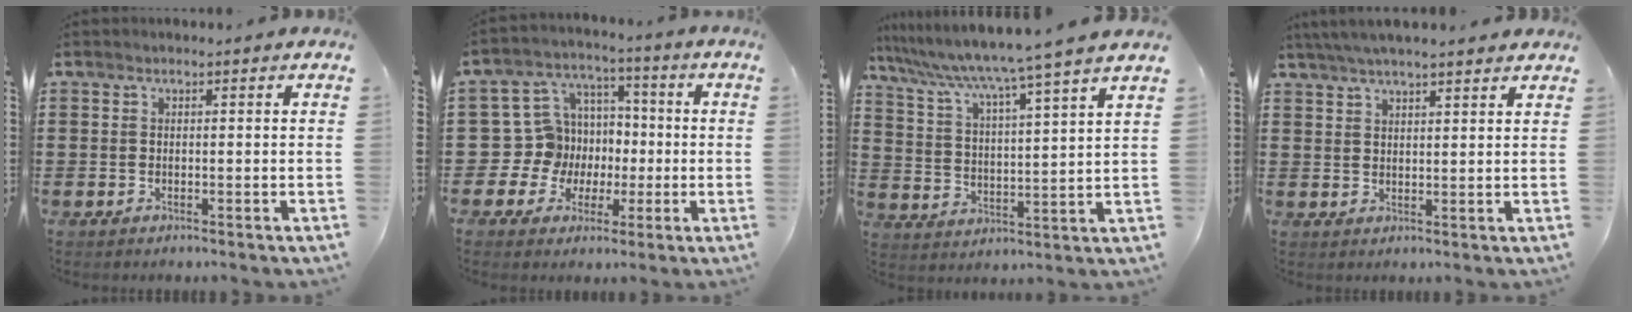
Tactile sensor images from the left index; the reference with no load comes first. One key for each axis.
{"total": 9.5, "fx": -0.5, "fy": 9.4, "fz": 1.3, "tx": -0.070, "ty": -0.002, "tz": -0.002}
{"total": 5.8, "fx": 4.9, "fy": -1.7, "fz": 2.5, "tx": -0.072, "ty": -0.051, "tz": 0.072}
{"total": 4.0, "fx": 3.6, "fy": 0.1, "fz": 1.8, "tx": -0.044, "ty": -0.001, "tz": 0.065}